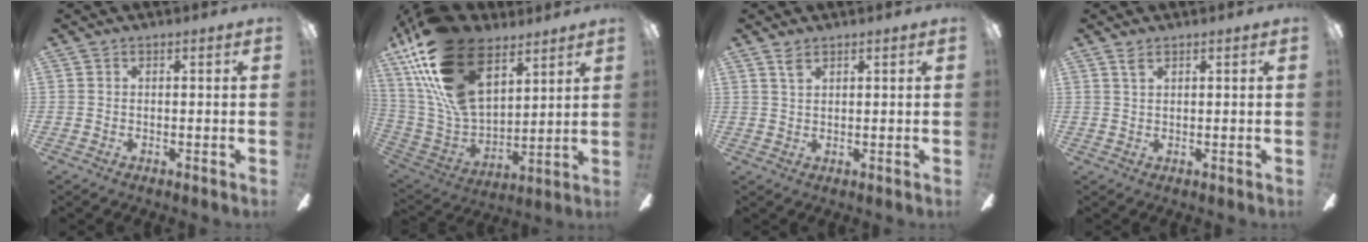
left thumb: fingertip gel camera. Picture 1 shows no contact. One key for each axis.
{"total": 22.8, "fx": 13.3, "fy": 13.4, "fz": 12.7, "tx": -0.273, "ty": -0.067, "tz": 0.244}
{"total": 2.2, "fx": 1.6, "fy": 0.9, "fz": 1.2, "tx": -0.029, "ty": 0.000, "tz": 0.030}
{"total": 1.7, "fx": 1.2, "fy": 0.7, "fz": 0.9, "tx": -0.022, "ty": -0.001, "tz": 0.023}